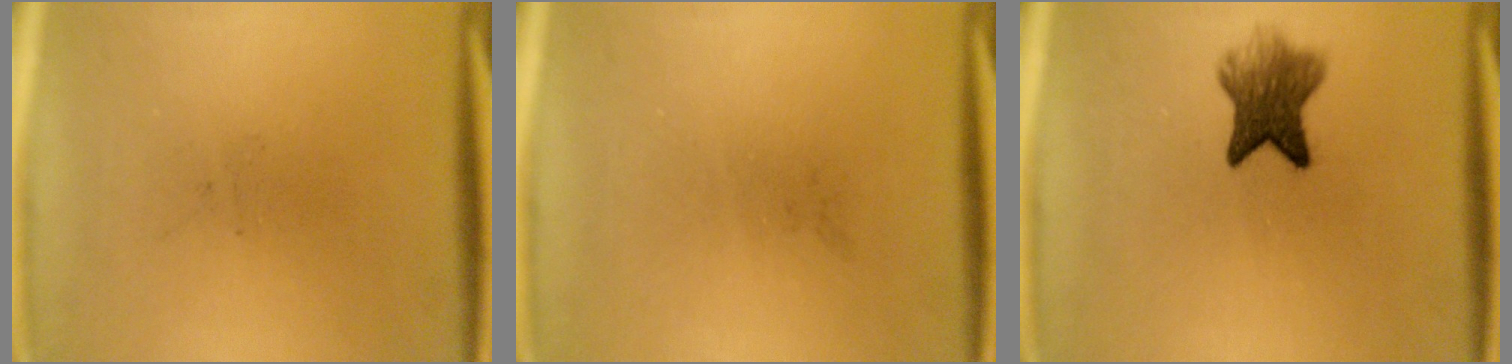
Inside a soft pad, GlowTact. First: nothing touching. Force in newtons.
{"total": 0.0}
{"total": 6.4}